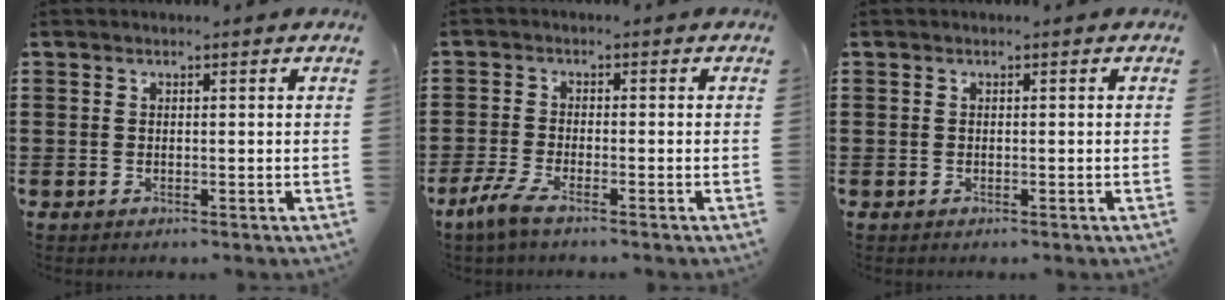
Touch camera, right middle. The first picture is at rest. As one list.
[{"total": 3.4, "force": [-2.3, 0.5, 2.5], "torque": [-0.070, -0.011, -0.050]}, {"total": 0.0}]